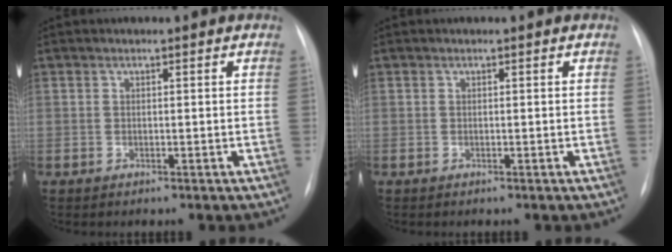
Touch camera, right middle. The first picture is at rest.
{"total": 0.0}